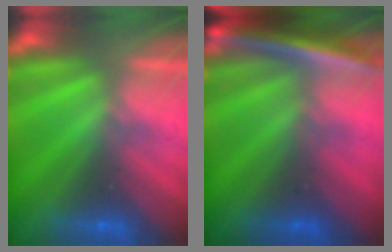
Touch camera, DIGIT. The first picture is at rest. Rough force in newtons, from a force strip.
{"total": 6.1}